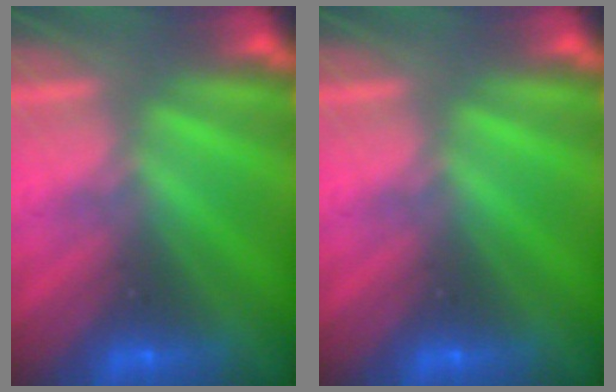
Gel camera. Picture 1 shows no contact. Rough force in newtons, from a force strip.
{"total": 0.0}